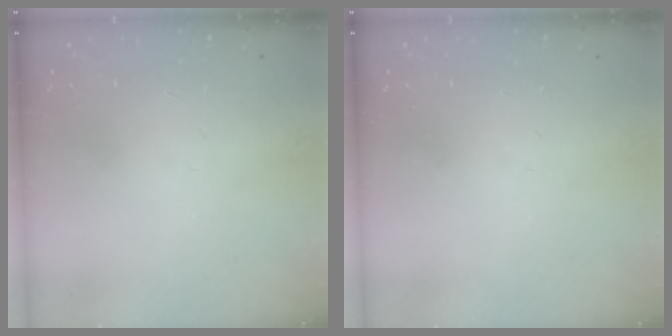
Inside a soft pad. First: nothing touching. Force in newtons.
{"total": 0.0}